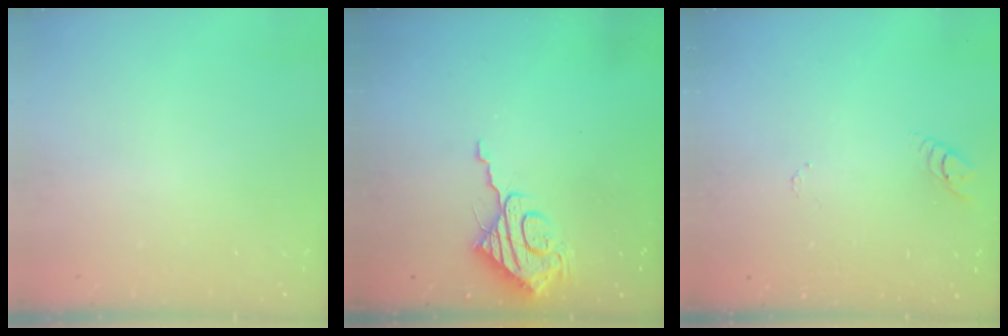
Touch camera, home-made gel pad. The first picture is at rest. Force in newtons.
{"total": 10.3, "press": 10.3, "slide": 0.9}
{"total": 2.9, "press": 2.9, "slide": 0.4}